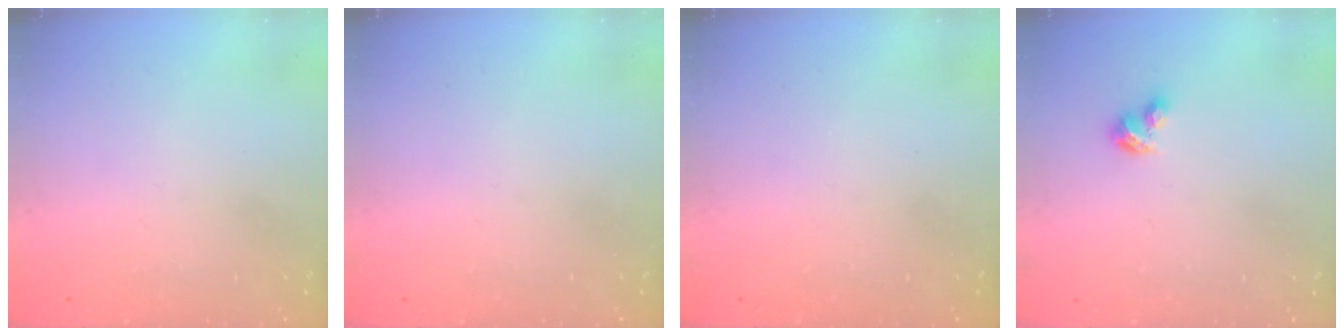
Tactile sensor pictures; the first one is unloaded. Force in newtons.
{"total": 0.0}
{"total": 0.0}
{"total": 2.9, "press": 2.8, "slide": 0.5}